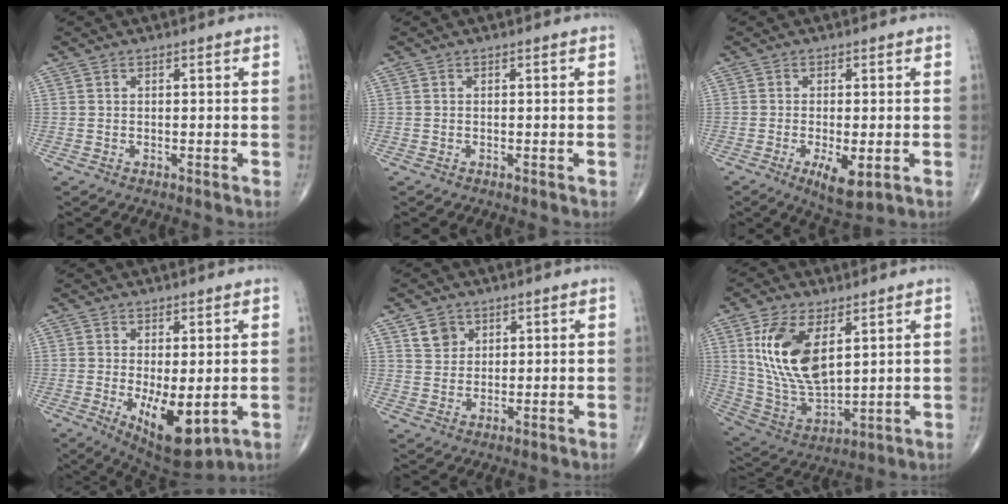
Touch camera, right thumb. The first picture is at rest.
{"total": 0.0}
{"total": 6.3, "force": [-2.1, 2.2, 5.5], "torque": [-0.092, -0.014, -0.029]}
{"total": 10.6, "force": [-2.0, 4.4, 9.4], "torque": [-0.137, -0.024, -0.015]}
{"total": 4.1, "force": [2.2, 3.3, 1.2], "torque": [-0.003, -0.014, 0.041]}
{"total": 16.0, "force": [5.4, 8.1, 12.8], "torque": [-0.243, -0.028, 0.117]}